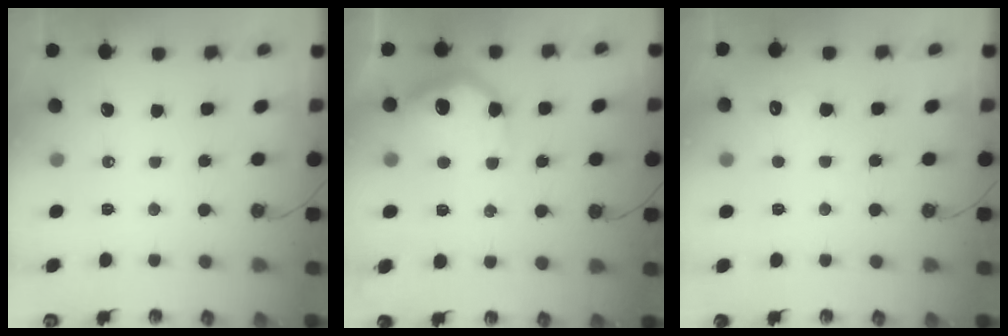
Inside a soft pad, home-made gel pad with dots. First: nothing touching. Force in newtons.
{"total": 16.0, "press": 16.0, "slide": 1.1}
{"total": 4.2, "press": 4.1, "slide": 1.1}